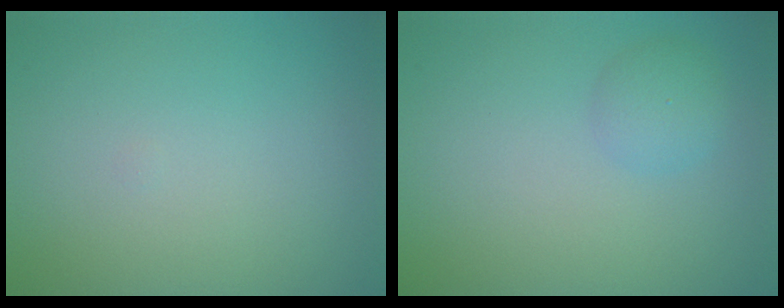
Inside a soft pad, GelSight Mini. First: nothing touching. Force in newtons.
{"total": 1.8, "press": 1.8, "slide": 0.0}